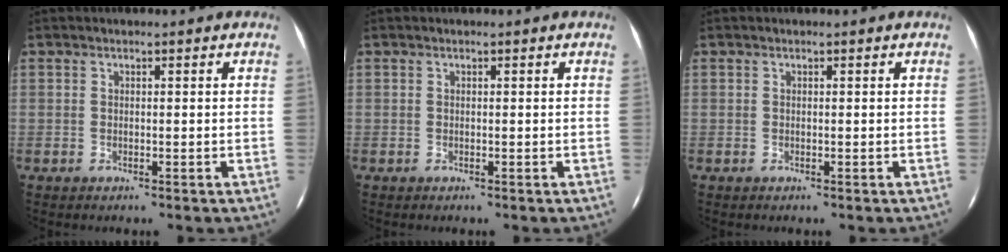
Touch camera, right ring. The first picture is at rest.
{"total": 0.0}
{"total": 0.0}